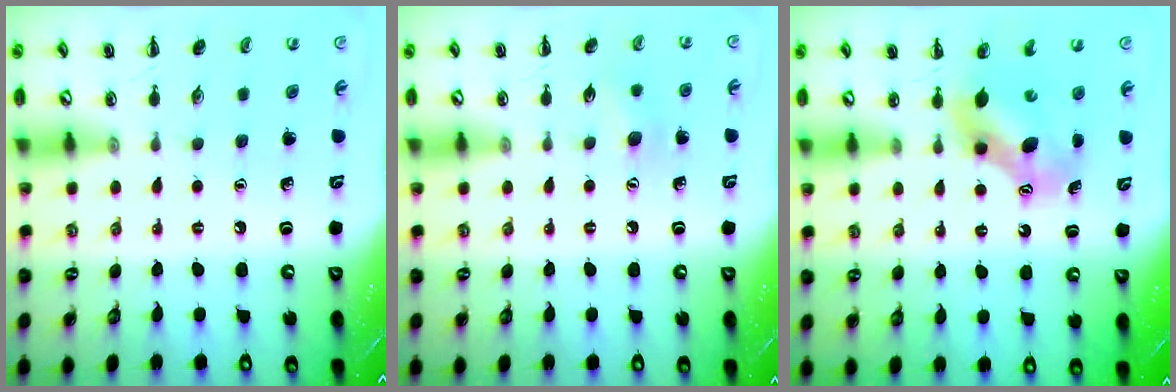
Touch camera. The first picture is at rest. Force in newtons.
{"total": 5.9, "press": 5.7, "slide": 1.4}
{"total": 7.3, "press": 7.1, "slide": 1.6}